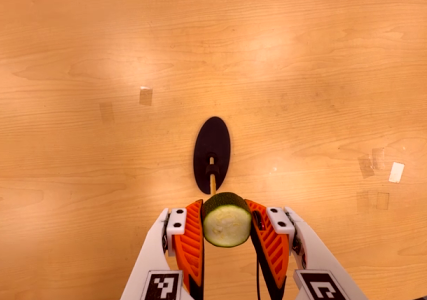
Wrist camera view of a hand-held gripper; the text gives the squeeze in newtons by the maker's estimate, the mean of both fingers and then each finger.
{"total": 10.5, "left": 9.4, "right": 11.7}